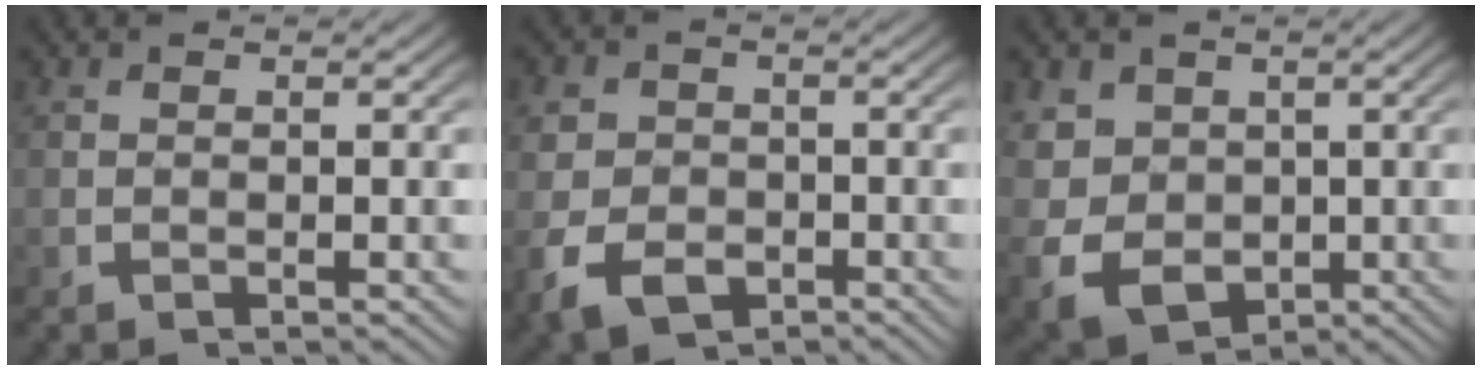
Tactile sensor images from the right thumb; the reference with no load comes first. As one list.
[{"total": 5.6, "force": [-1.8, 4.3, 3.1], "torque": [-0.061, -0.027, -0.021]}, {"total": 9.3, "force": [-1.5, 7.4, 5.3], "torque": [-0.142, -0.071, 0.014]}]